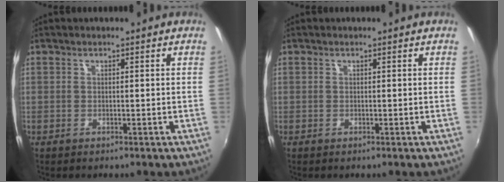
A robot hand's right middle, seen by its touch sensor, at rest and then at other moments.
{"total": 0.0}